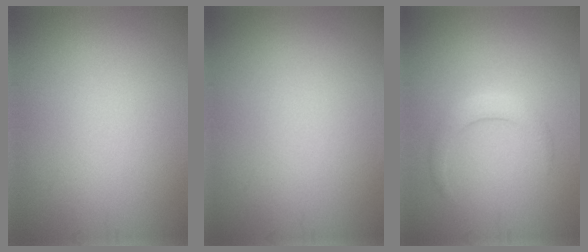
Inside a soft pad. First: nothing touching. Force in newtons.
{"total": 0.0}
{"total": 2.0, "press": 2.0, "slide": 0.1}